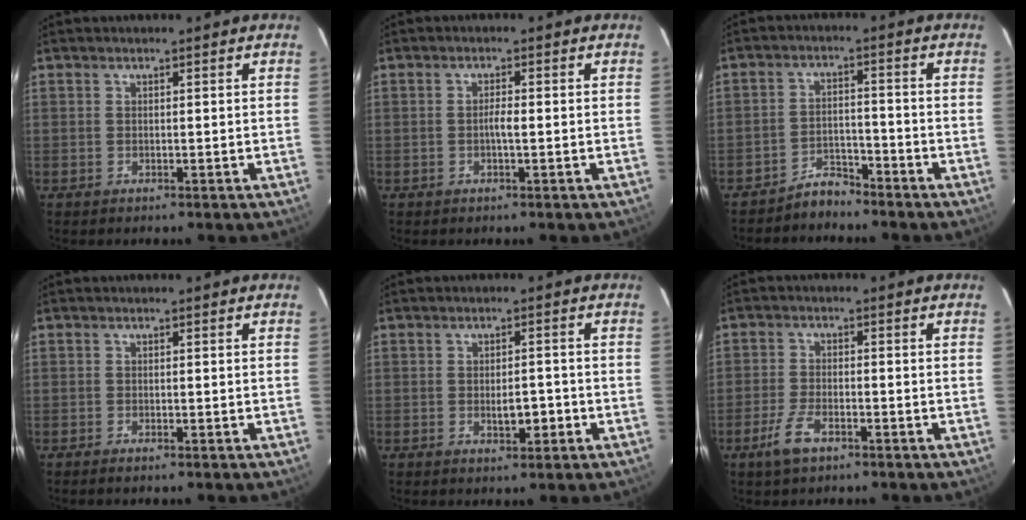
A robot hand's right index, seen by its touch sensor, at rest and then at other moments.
{"total": 1.6, "force": [-0.3, 0.1, 1.6], "torque": [-0.030, 0.002, -0.007]}
{"total": 3.7, "force": [-3.6, 0.9, 0.1], "torque": [0.002, -0.004, -0.062]}
{"total": 1.0, "force": [-0.8, 0.0, 0.6], "torque": [-0.012, -0.002, -0.011]}
{"total": 3.3, "force": [-1.0, 1.3, 2.8], "torque": [-0.046, 0.002, -0.011]}
{"total": 4.4, "force": [-2.7, 1.4, 3.1], "torque": [-0.074, -0.004, -0.047]}